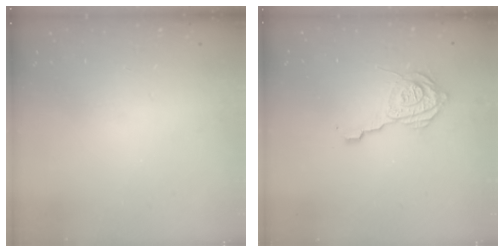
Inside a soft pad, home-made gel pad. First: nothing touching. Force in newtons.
{"total": 14.4, "press": 14.3, "slide": 1.9}